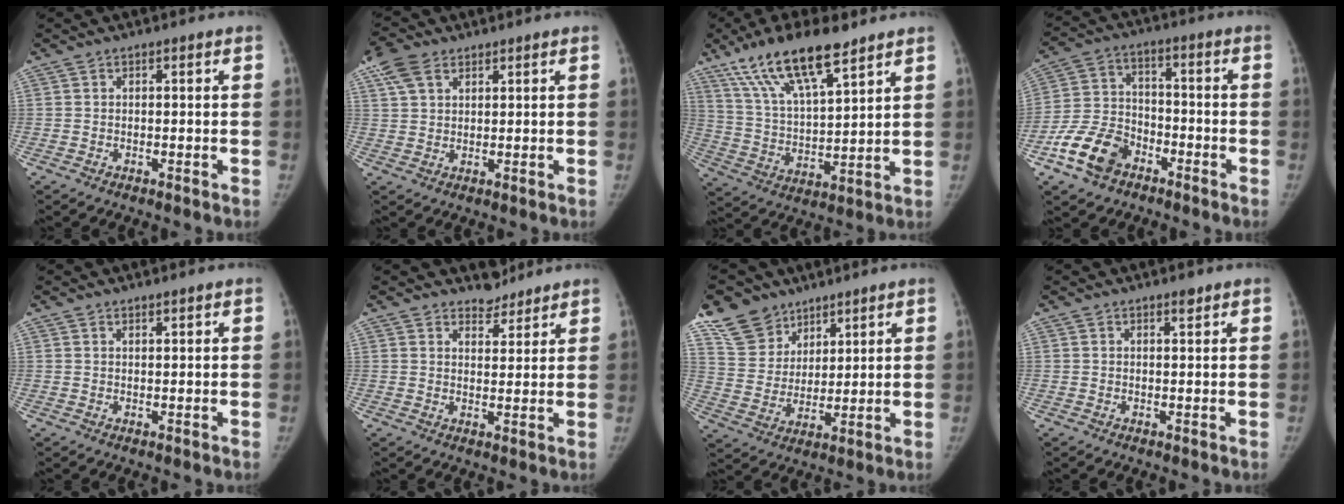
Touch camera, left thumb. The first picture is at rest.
{"total": 6.3, "force": [3.6, 3.7, 3.5], "torque": [-0.072, 0.007, 0.073]}
{"total": 16.9, "force": [11.3, 4.8, 11.6], "torque": [-0.200, -0.038, 0.218]}
{"total": 11.4, "force": [-6.6, 7.6, 5.5], "torque": [-0.098, 0.037, -0.128]}
{"total": 0.8, "force": [0.7, 0.2, 0.3], "torque": [-0.005, -0.005, 0.013]}
{"total": 3.9, "force": [3.5, 1.7, 0.0], "torque": [0.022, -0.028, 0.053]}
{"total": 10.8, "force": [8.0, 7.1, 1.6], "torque": [-0.004, -0.043, 0.163]}
{"total": 1.2, "force": [0.9, 0.4, 0.7], "torque": [-0.008, -0.006, 0.014]}